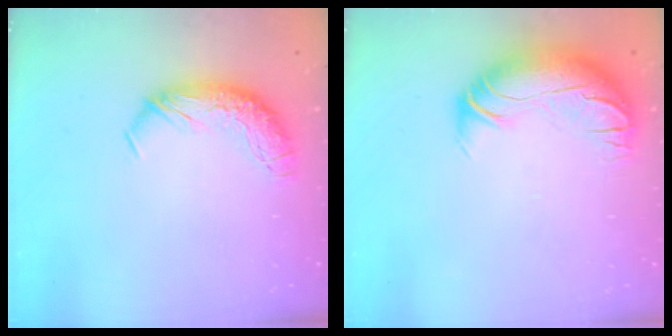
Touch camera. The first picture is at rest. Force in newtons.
{"total": 2.7, "press": 0.5, "slide": 2.7}